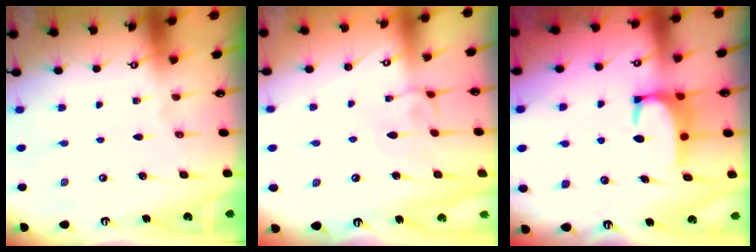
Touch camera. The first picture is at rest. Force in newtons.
{"total": 3.7, "press": 3.7, "slide": 0.2}
{"total": 4.5, "press": 4.4, "slide": 1.1}